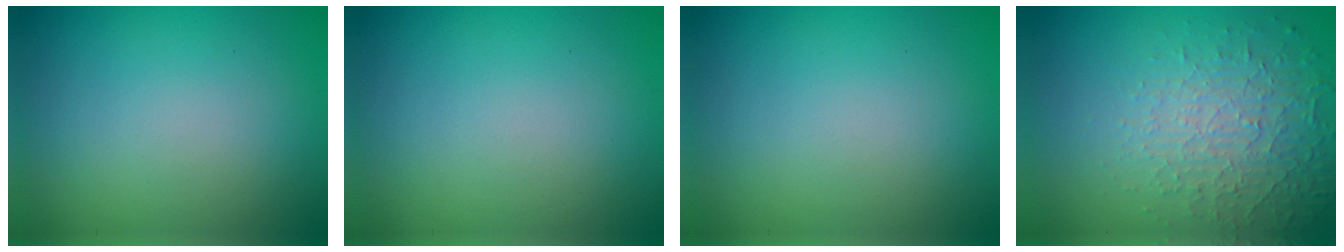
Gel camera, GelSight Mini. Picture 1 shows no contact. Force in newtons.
{"total": 0.0}
{"total": 0.0}
{"total": 4.8, "press": 3.1, "slide": 3.6}